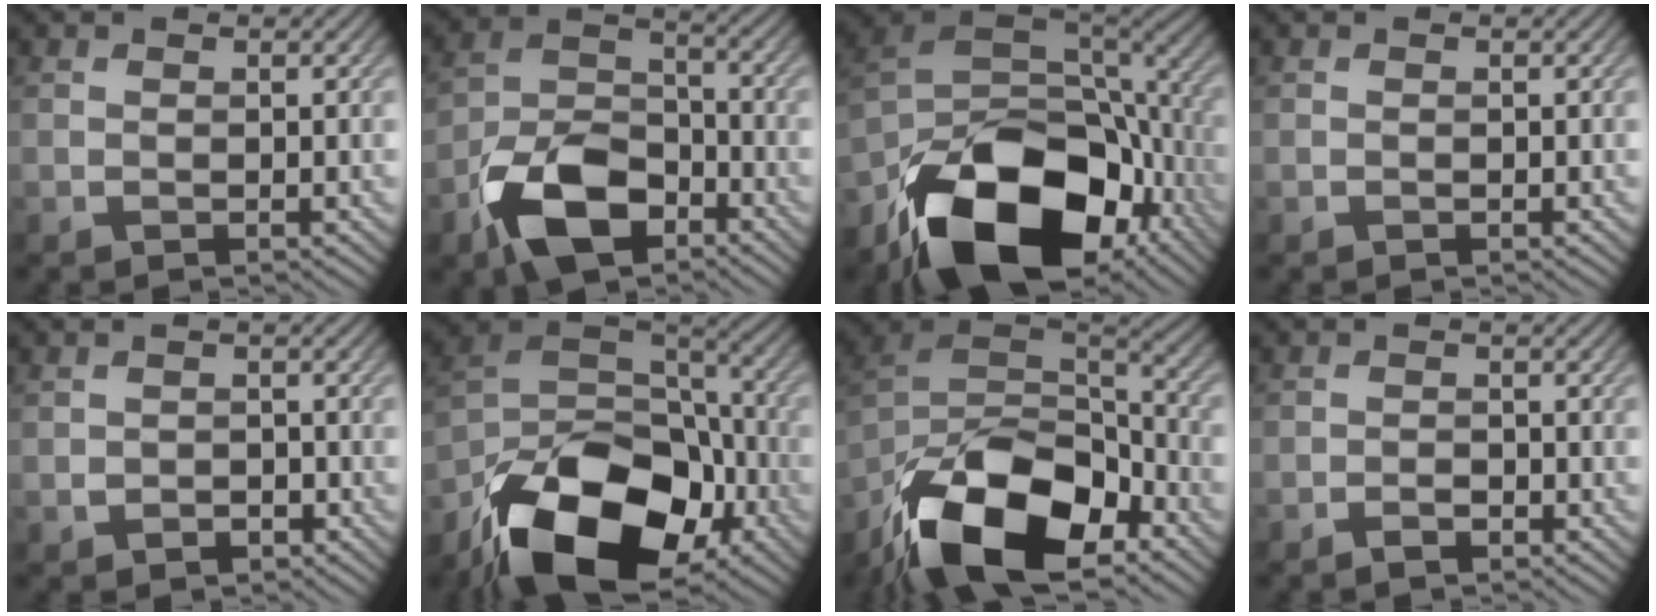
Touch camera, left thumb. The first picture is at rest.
{"total": 10.7, "force": [-6.1, 6.1, 6.3], "torque": [-0.136, -0.007, -0.124]}
{"total": 19.0, "force": [-10.7, 10.4, 11.7], "torque": [-0.234, -0.045, -0.168]}
{"total": 0.0}
{"total": 2.0, "force": [-0.9, 1.6, 0.8], "torque": [-0.013, -0.006, -0.015]}
{"total": 17.8, "force": [-10.3, 9.7, 10.8], "torque": [-0.217, -0.036, -0.178]}
{"total": 18.4, "force": [-11.6, 8.3, 11.6], "torque": [-0.258, -0.040, -0.196]}
{"total": 1.6, "force": [-1.1, 0.7, 1.0], "torque": [-0.015, 0.001, -0.021]}